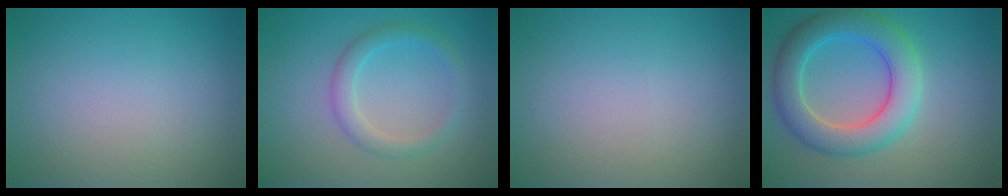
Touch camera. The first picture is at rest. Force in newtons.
{"total": 2.5, "press": 2.4, "slide": 0.2}
{"total": 0.0}
{"total": 6.3, "press": 6.3, "slide": 0.4}